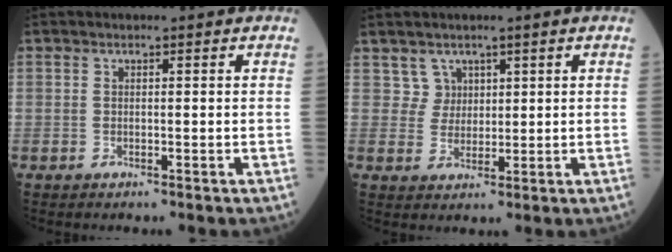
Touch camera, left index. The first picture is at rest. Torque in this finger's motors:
{"motor_torque": [-0.14, -0.05, -0.01, -0.03]}